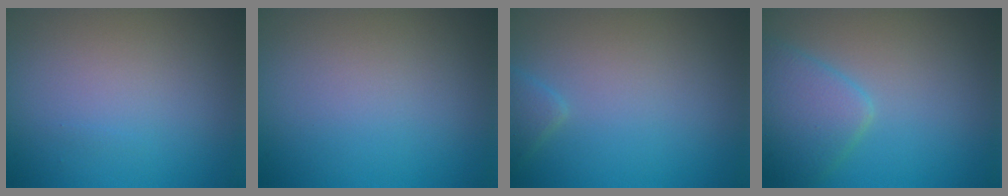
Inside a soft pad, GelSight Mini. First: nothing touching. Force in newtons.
{"total": 0.0}
{"total": 1.4, "press": 1.4, "slide": 0.1}
{"total": 3.9, "press": 3.9, "slide": 0.2}